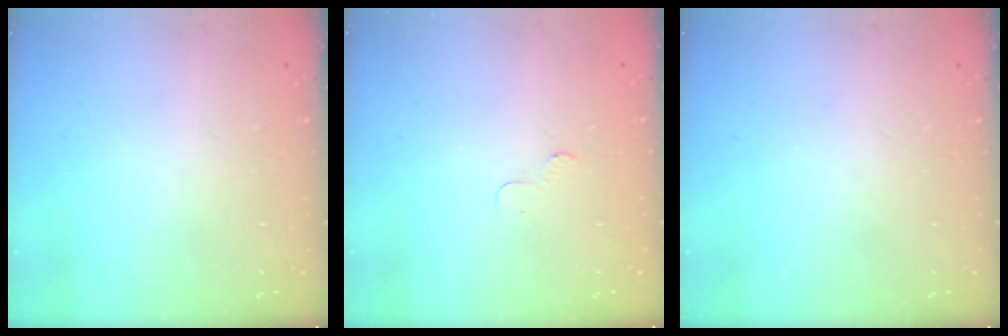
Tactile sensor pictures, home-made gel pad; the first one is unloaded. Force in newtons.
{"total": 3.5, "press": 3.5, "slide": 0.3}
{"total": 0.0}